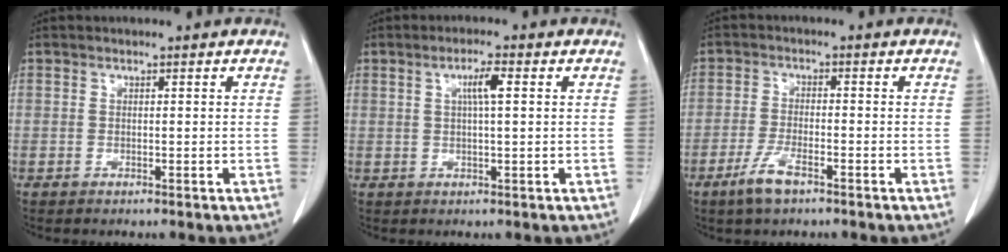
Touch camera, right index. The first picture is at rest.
{"total": 3.4, "force": [0.9, 0.3, 3.2], "torque": [-0.056, 0.005, 0.014]}
{"total": 4.9, "force": [-3.2, 1.1, 3.5], "torque": [-0.077, -0.003, -0.061]}